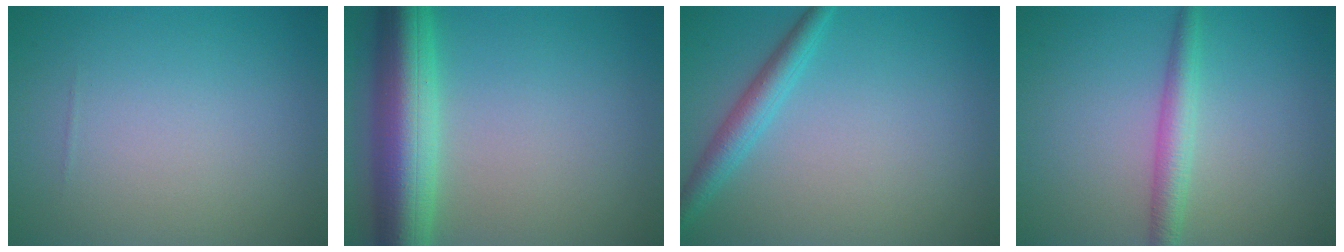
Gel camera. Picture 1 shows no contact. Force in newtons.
{"total": 8.4, "press": 8.4, "slide": 0.3}
{"total": 2.7, "press": 2.7, "slide": 0.1}
{"total": 2.5, "press": 2.5, "slide": 0.1}